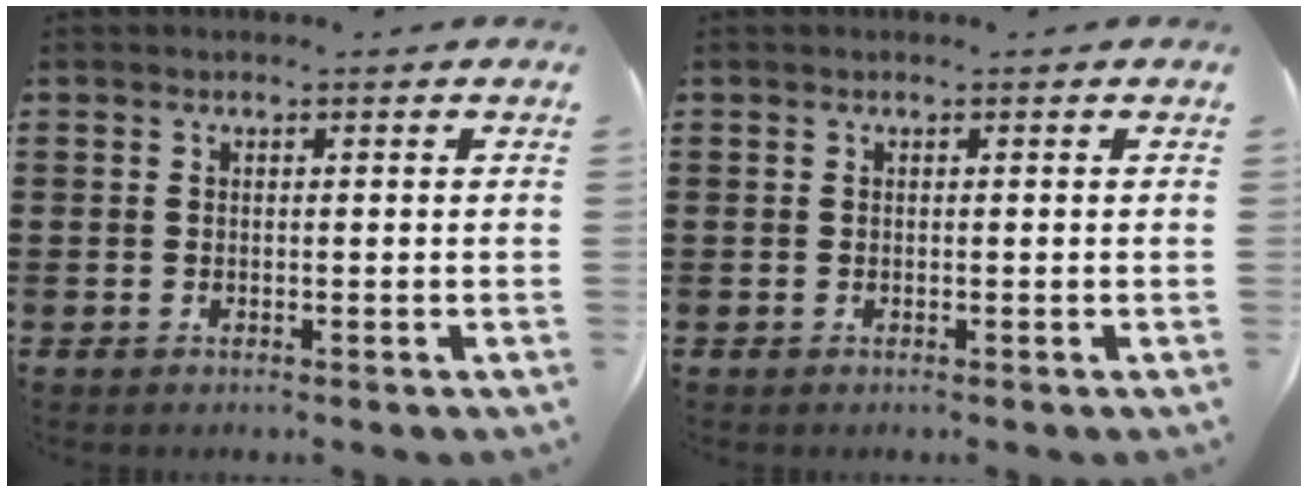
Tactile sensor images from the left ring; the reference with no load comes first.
{"total": 0.0}